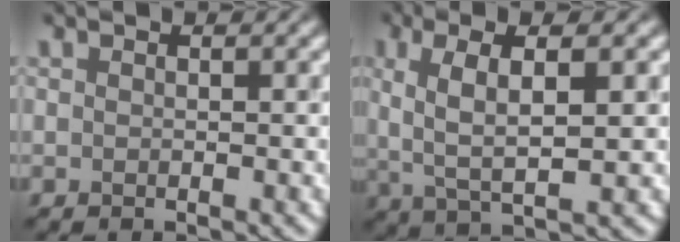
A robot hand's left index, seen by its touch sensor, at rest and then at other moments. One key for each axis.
{"total": 3.7, "fx": 0.4, "fy": 0.1, "fz": 3.7, "tx": -0.102, "ty": -0.013, "tz": 0.048}